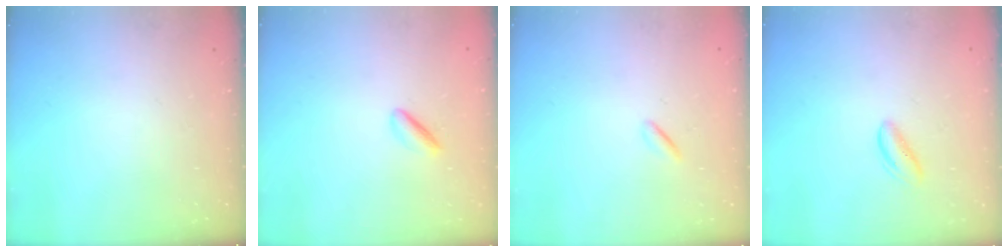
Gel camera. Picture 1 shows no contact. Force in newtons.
{"total": 2.0, "press": 1.9, "slide": 0.6}
{"total": 0.0}
{"total": 2.9, "press": 2.9, "slide": 0.3}